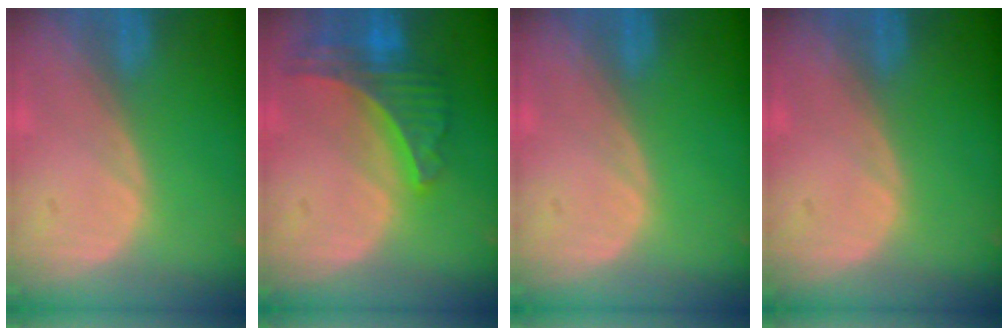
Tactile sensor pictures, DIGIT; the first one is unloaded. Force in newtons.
{"total": 8.0, "press": 7.1, "slide": 3.8}
{"total": 0.0}
{"total": 0.0}